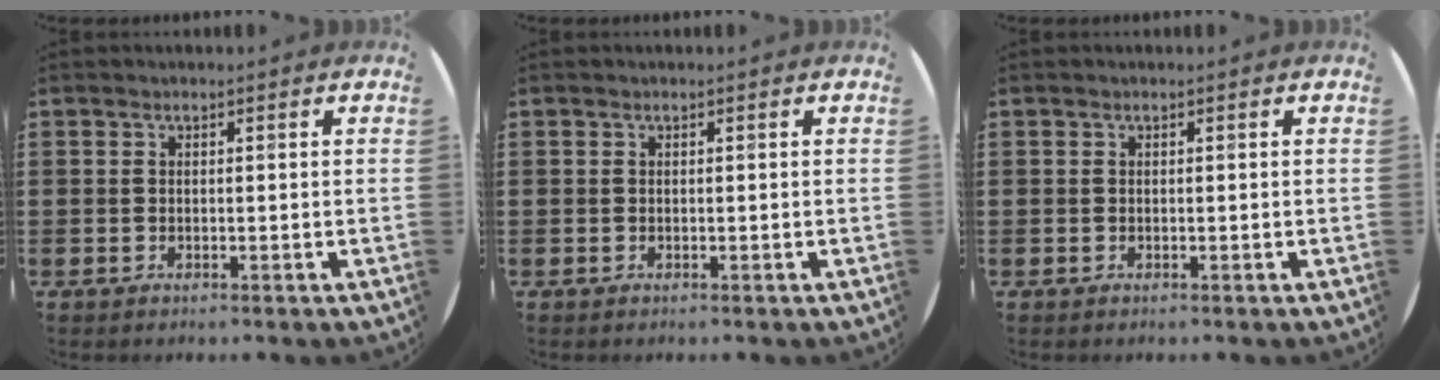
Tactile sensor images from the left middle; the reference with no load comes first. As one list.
[{"total": 0.0}, {"total": 0.0}]